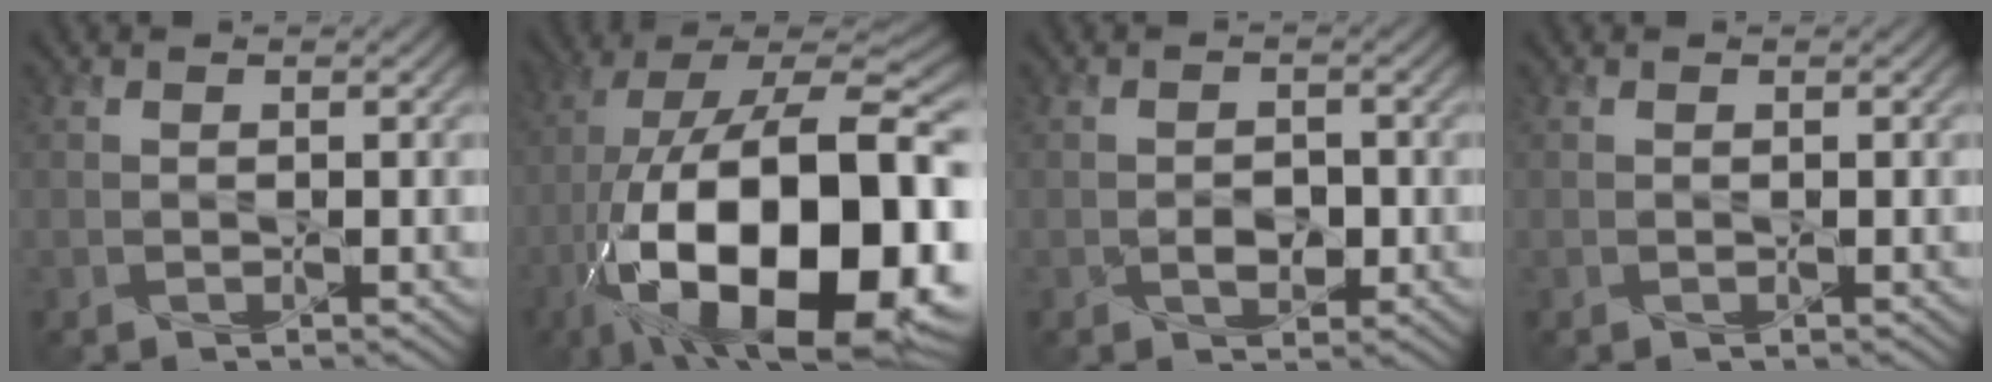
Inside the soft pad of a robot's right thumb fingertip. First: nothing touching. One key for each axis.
{"total": 23.2, "fx": -7.3, "fy": 10.5, "fz": 19.3, "tx": -0.356, "ty": -0.039, "tz": -0.094}
{"total": 2.6, "fx": -0.8, "fy": 1.8, "fz": 1.7, "tx": -0.030, "ty": -0.005, "tz": -0.011}
{"total": 0.0}